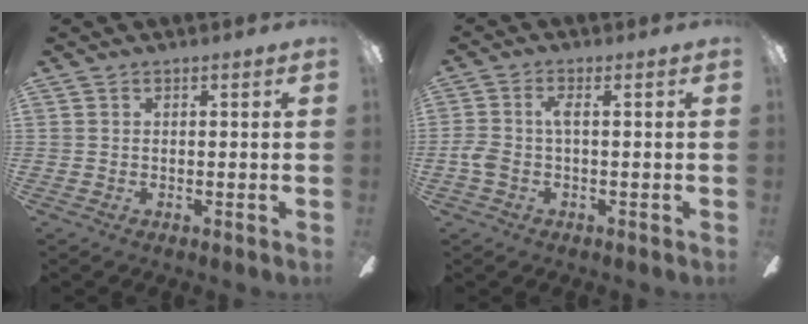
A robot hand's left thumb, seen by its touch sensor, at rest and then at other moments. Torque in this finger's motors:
{"motor_torque": [-0.78, 0.94, 0.81, 1.04, 0.39]}